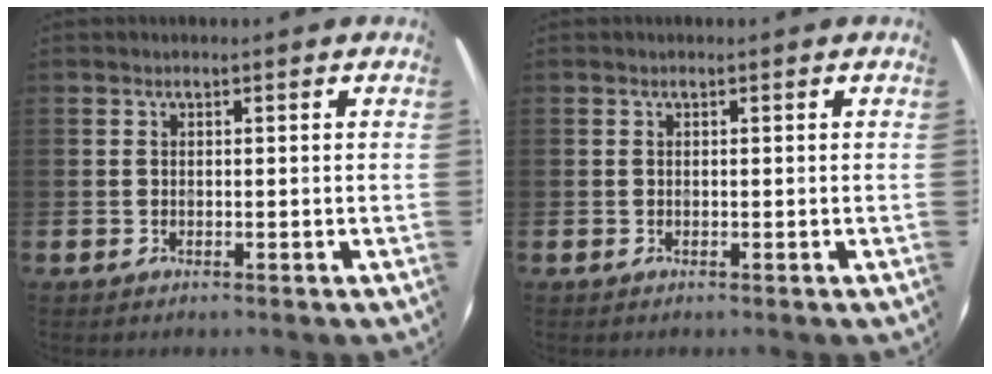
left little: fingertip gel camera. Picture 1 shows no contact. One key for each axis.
{"total": 0.0}